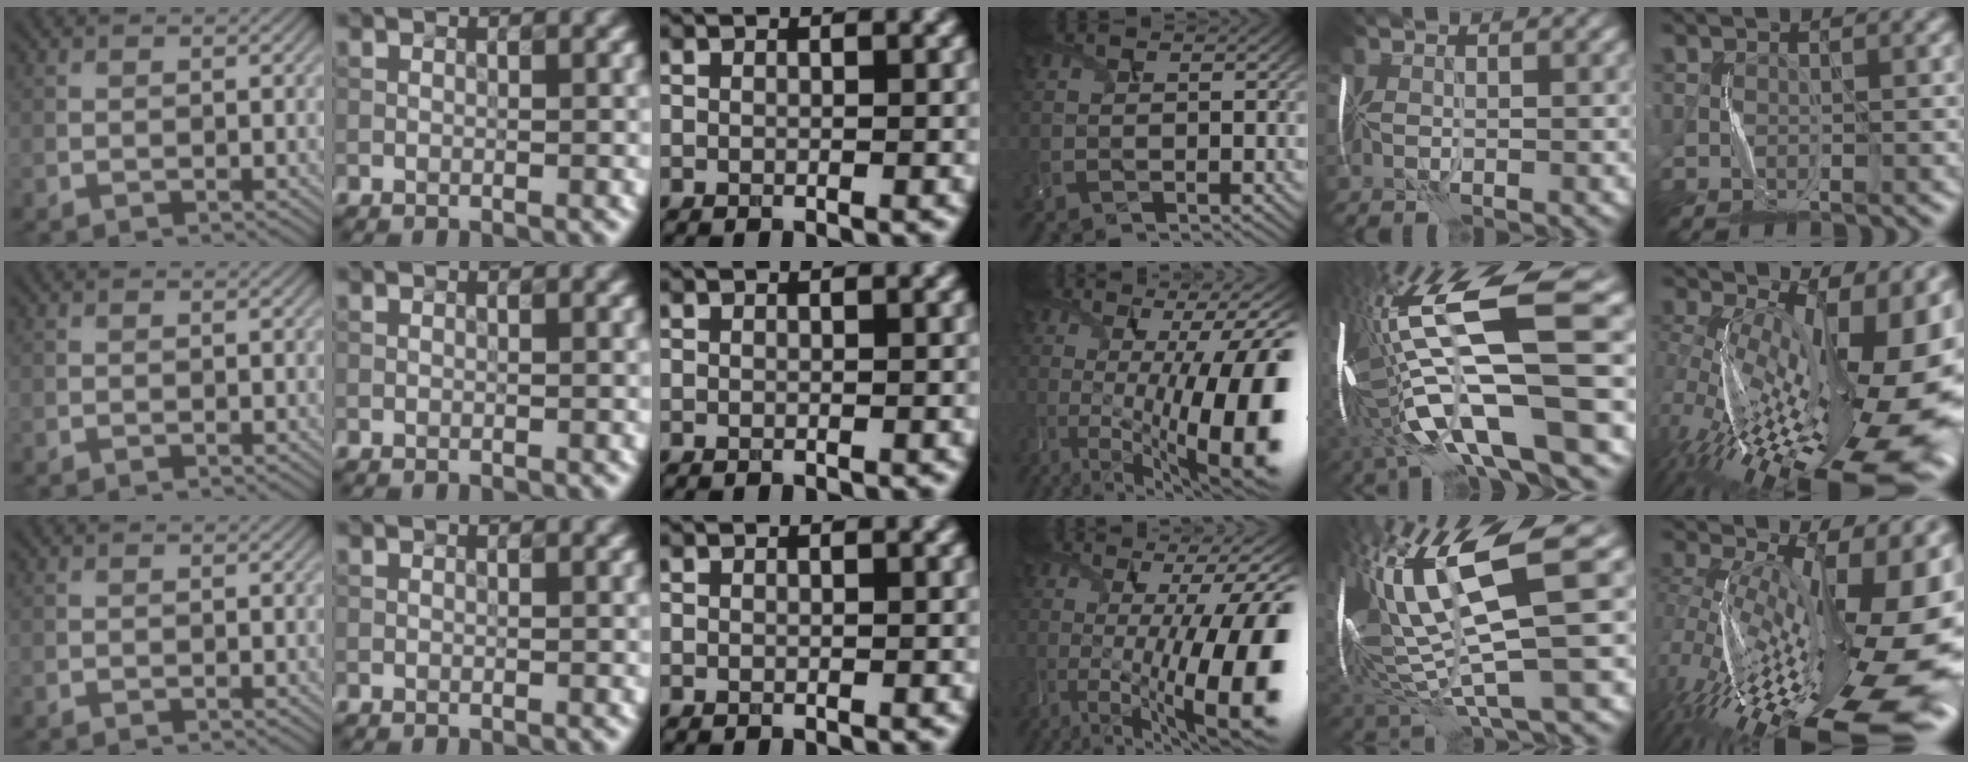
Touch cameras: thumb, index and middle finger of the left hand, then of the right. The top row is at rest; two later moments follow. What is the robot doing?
{"motion": "shake", "object": "plastic piggy bank"}